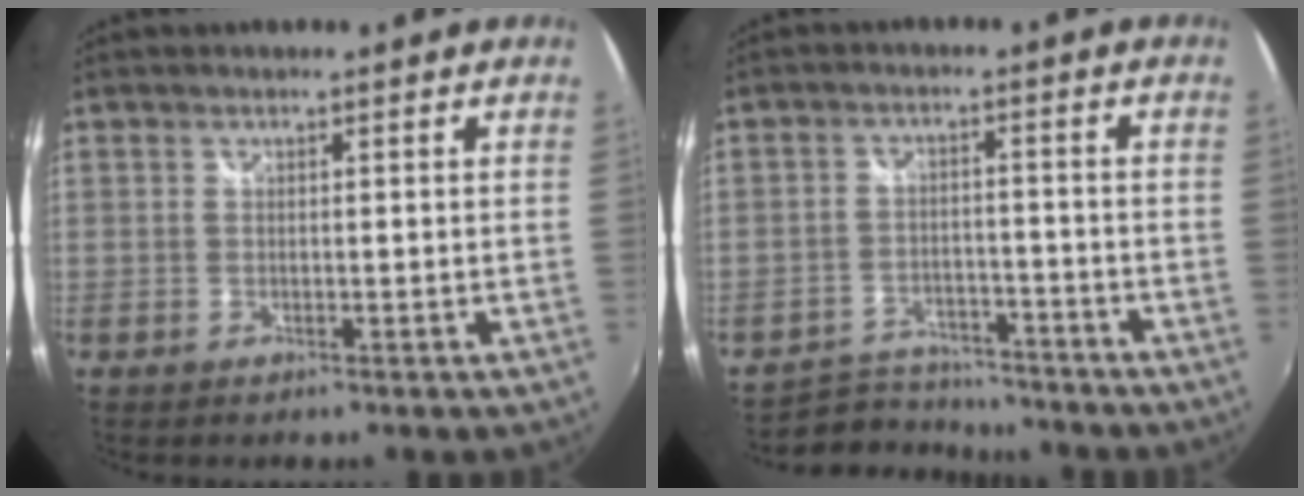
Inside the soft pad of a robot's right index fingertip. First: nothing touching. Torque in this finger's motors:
{"motor_torque": [-0.64, -0.43, -0.06, -0.04]}